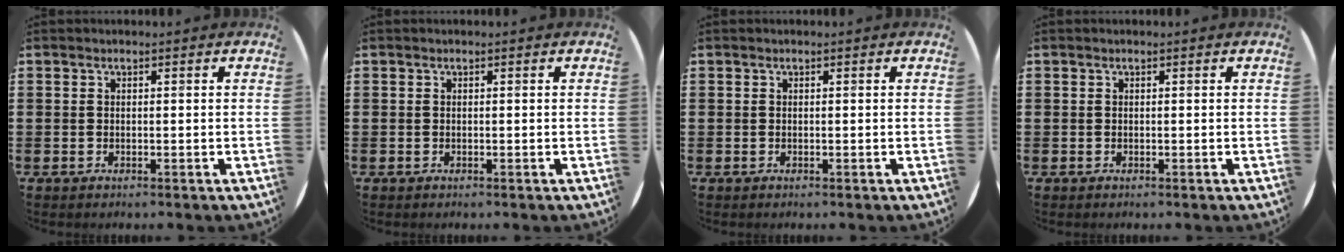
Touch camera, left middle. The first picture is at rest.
{"total": 0.0}
{"total": 0.0}
{"total": 0.0}